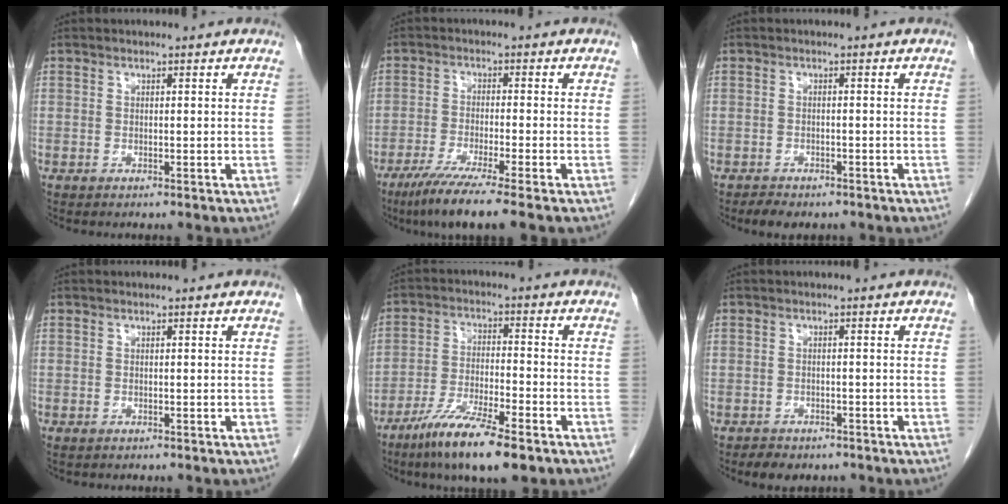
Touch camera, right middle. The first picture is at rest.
{"total": 8.2, "force": [-6.0, -0.9, 5.5], "torque": [-0.093, -0.025, -0.103]}
{"total": 3.6, "force": [-2.9, 1.7, 1.4], "torque": [-0.024, -0.003, -0.038]}
{"total": 0.0}
{"total": 11.3, "force": [-7.5, 1.5, 8.4], "torque": [-0.158, -0.027, -0.131]}
{"total": 3.7, "force": [-2.9, 2.0, 1.2], "torque": [-0.021, -0.001, -0.035]}